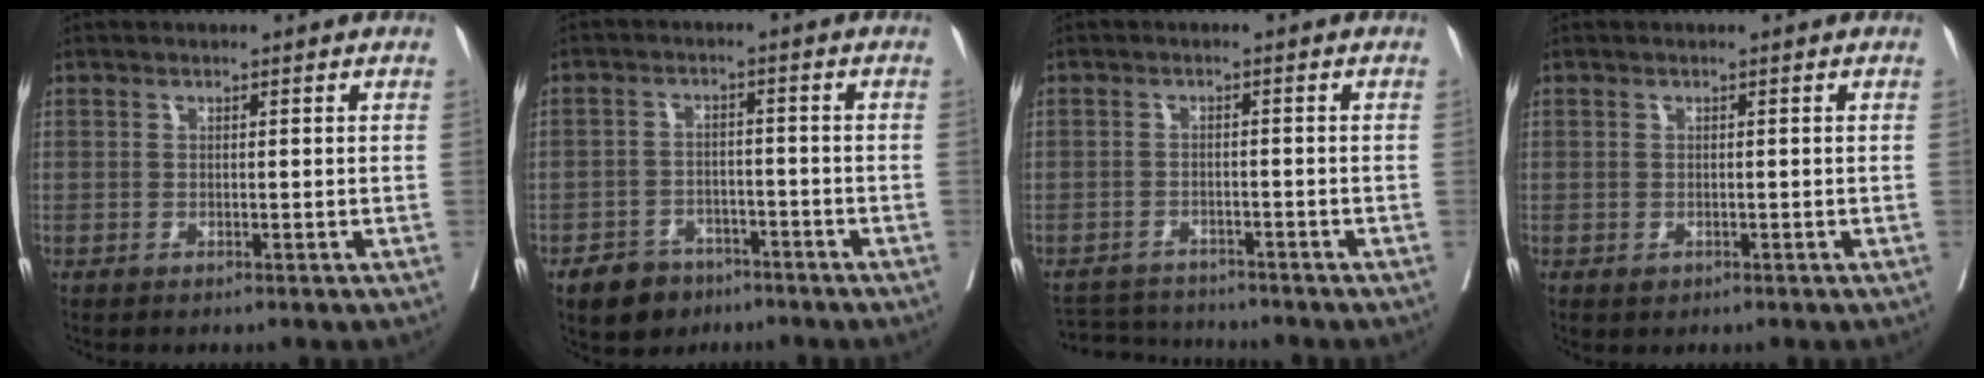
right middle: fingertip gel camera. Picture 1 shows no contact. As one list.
[{"total": 5.7, "force": [-4.0, 3.7, 1.7], "torque": [-0.036, 0.004, -0.061]}, {"total": 6.4, "force": [-6.4, 0.6, 0.4], "torque": [-0.013, 0.000, -0.103]}, {"total": 0.8, "force": [-0.3, 0.7, 0.3], "torque": [-0.005, 0.001, 0.001]}]